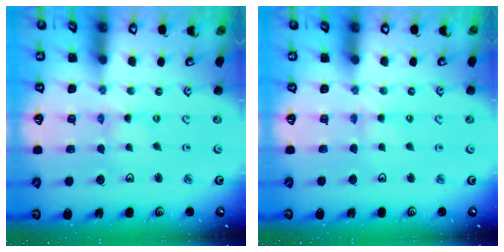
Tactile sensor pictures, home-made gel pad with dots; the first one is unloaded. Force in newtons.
{"total": 2.8, "press": 2.8, "slide": 0.4}